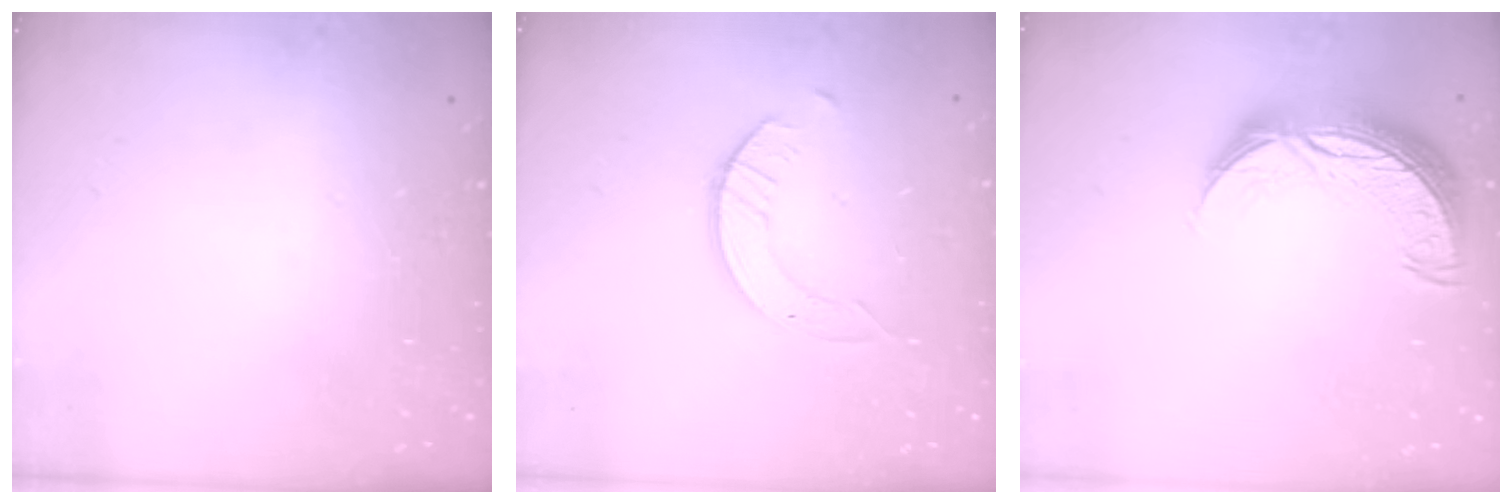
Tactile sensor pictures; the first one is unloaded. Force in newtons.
{"total": 2.5, "press": 2.5, "slide": 0.3}
{"total": 10.8, "press": 10.7, "slide": 1.0}